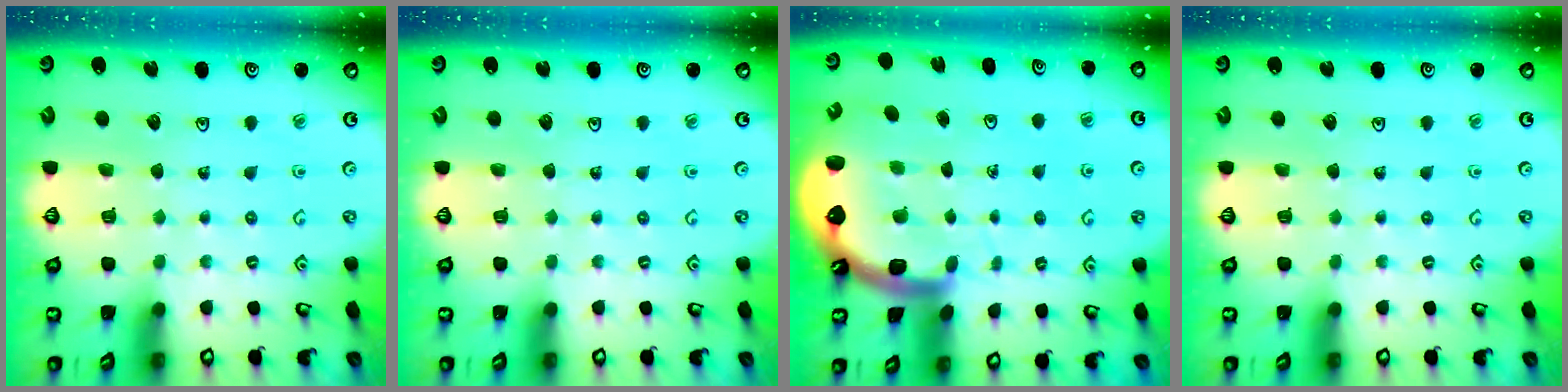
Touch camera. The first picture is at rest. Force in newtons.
{"total": 0.0}
{"total": 5.4, "press": 5.2, "slide": 1.4}
{"total": 0.0}